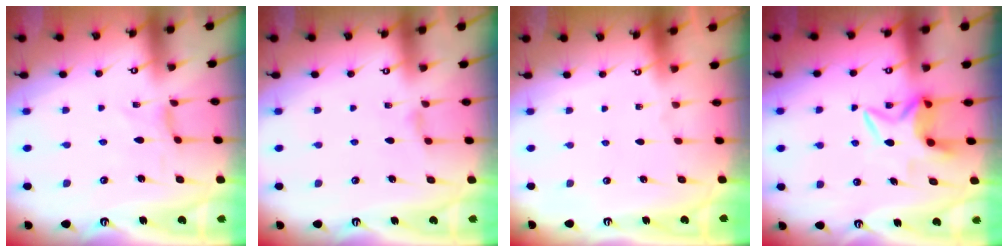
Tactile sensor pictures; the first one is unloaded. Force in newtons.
{"total": 2.4, "press": 2.3, "slide": 0.5}
{"total": 0.0}
{"total": 7.1, "press": 7.1, "slide": 0.5}